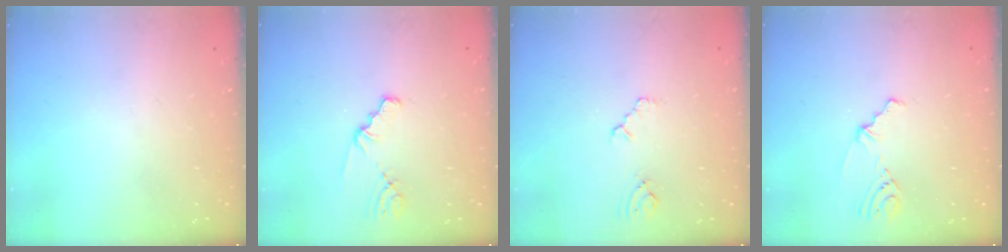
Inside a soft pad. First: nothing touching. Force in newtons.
{"total": 1.8, "press": 1.8, "slide": 0.2}
{"total": 2.3, "press": 2.3, "slide": 0.4}
{"total": 2.5, "press": 1.9, "slide": 1.5}